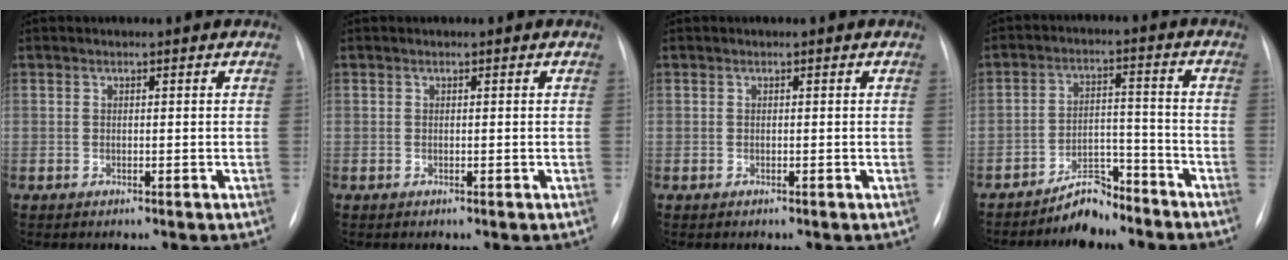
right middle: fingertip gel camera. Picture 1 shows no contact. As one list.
[{"total": 0.0}, {"total": 0.0}, {"total": 5.6, "force": [-5.1, 1.7, 1.4], "torque": [-0.022, 0.006, -0.087]}]